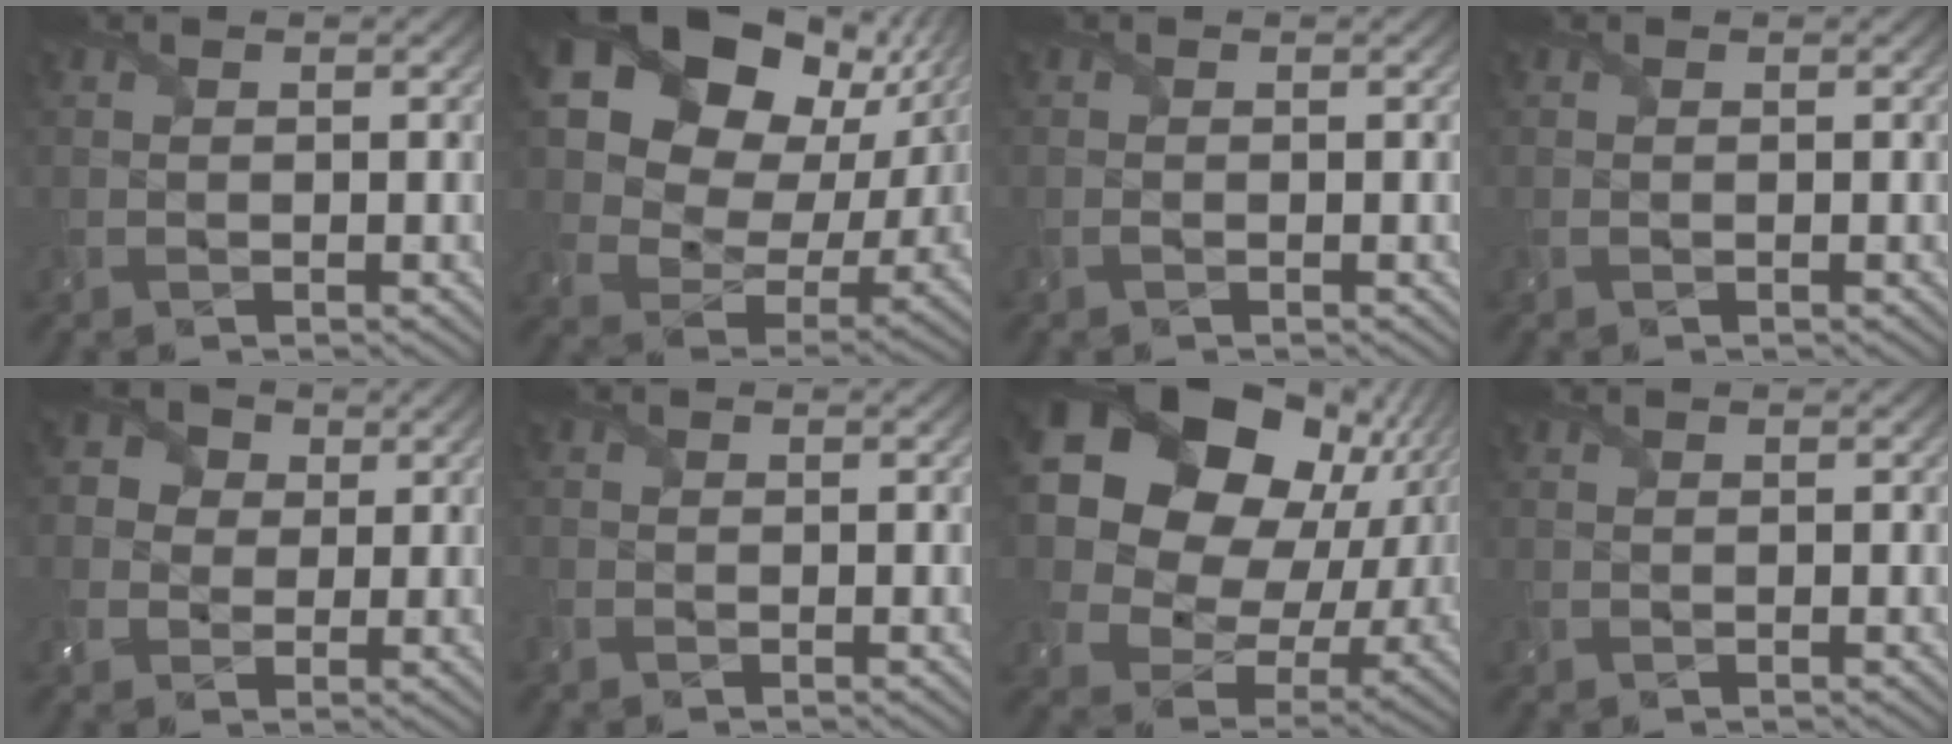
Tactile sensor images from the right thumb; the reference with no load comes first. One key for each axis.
{"total": 20.7, "fx": 8.8, "fy": 14.4, "fz": 12.0, "tx": -0.243, "ty": 0.028, "tz": 0.176}
{"total": 0.0}
{"total": 0.0}
{"total": 4.5, "fx": 1.0, "fy": 4.1, "fz": 1.6, "tx": -0.060, "ty": 0.006, "tz": 0.010}
{"total": 1.3, "fx": -0.9, "fy": 0.9, "fz": 0.4, "tx": -0.016, "ty": -0.008, "tz": -0.023}
{"total": 20.1, "fx": 6.6, "fy": 15.5, "fz": 10.9, "tx": -0.254, "ty": 0.025, "tz": 0.140}
{"total": 0.0}